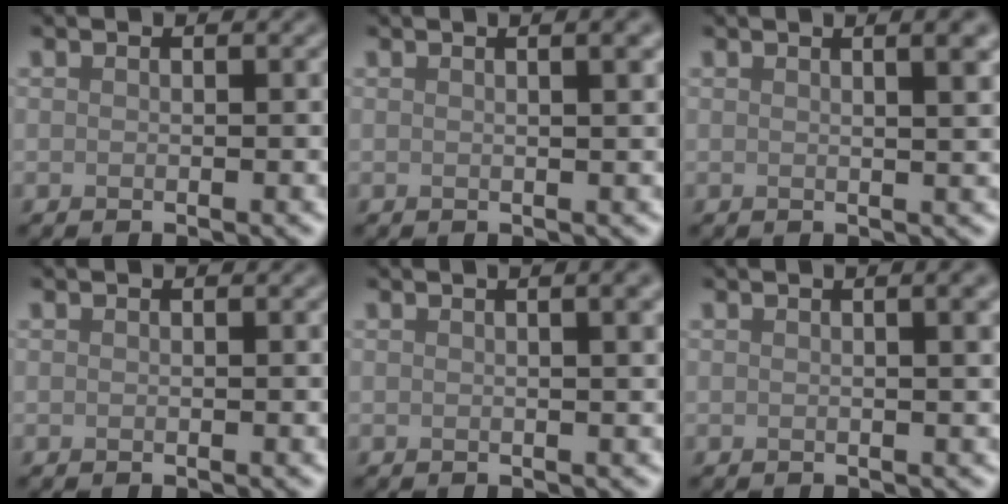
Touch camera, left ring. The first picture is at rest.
{"total": 3.1, "force": [1.2, 1.2, 2.7], "torque": [-0.015, 0.011, -0.001]}
{"total": 4.6, "force": [1.8, 1.9, 3.8], "torque": [-0.017, 0.021, -0.004]}
{"total": 0.0}
{"total": 4.3, "force": [1.4, 1.9, 3.7], "torque": [-0.016, 0.019, -0.005]}
{"total": 3.5, "force": [0.9, 1.4, 3.1], "torque": [-0.019, 0.012, -0.001]}